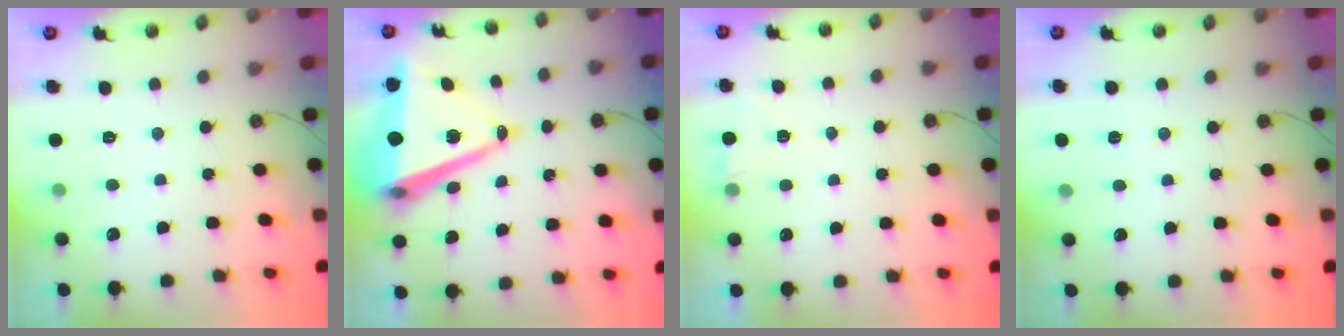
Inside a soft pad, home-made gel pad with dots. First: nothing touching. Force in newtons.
{"total": 15.4, "press": 14.9, "slide": 3.8}
{"total": 2.7, "press": 2.3, "slide": 1.5}
{"total": 4.3, "press": 3.0, "slide": 3.0}